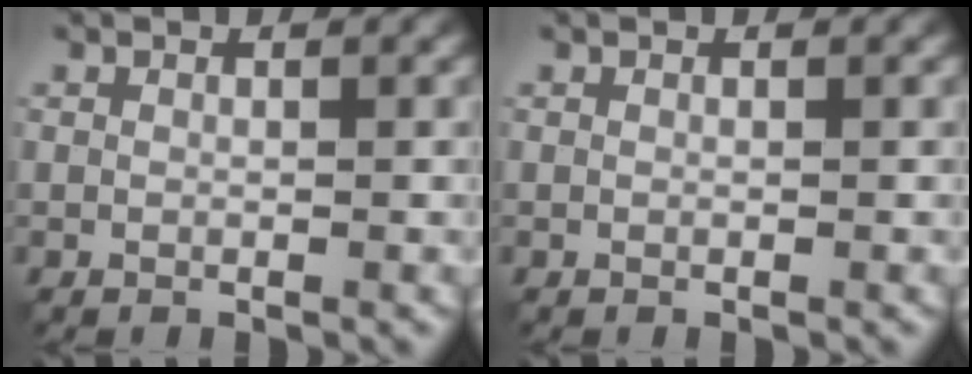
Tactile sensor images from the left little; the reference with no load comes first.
{"total": 0.0}